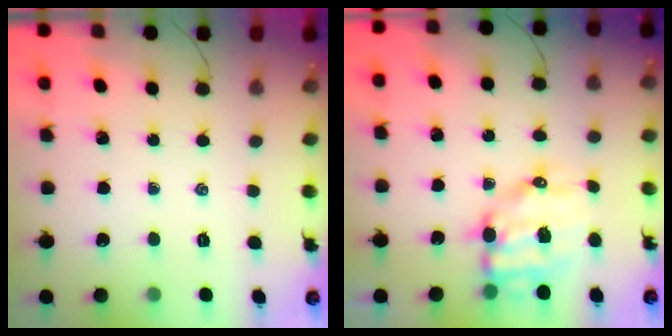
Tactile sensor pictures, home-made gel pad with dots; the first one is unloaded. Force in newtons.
{"total": 9.3, "press": 9.1, "slide": 1.9}